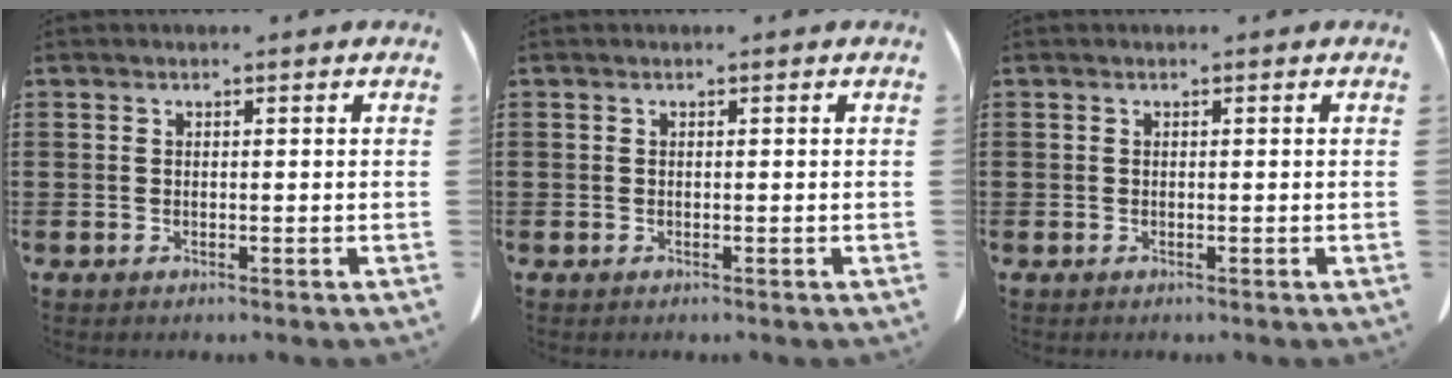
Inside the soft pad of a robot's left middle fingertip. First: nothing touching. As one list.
[{"total": 0.0}, {"total": 0.0}]